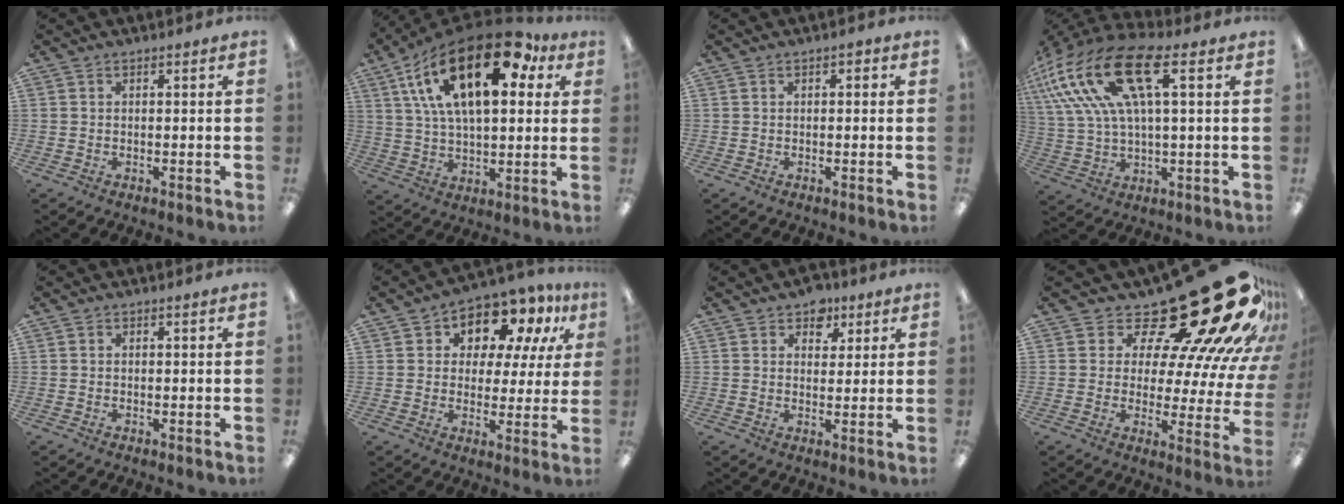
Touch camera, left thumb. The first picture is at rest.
{"total": 25.1, "force": [11.8, 11.6, 18.9], "torque": [-0.349, -0.040, 0.192]}
{"total": 1.0, "force": [0.1, 0.7, 0.7], "torque": [-0.005, 0.000, 0.000]}
{"total": 21.8, "force": [9.4, 9.3, 17.3], "torque": [-0.356, -0.021, 0.162]}
{"total": 0.0}
{"total": 9.8, "force": [6.8, 5.9, 4.0], "torque": [-0.070, -0.049, 0.122]}
{"total": 5.6, "force": [3.7, 3.9, 1.7], "torque": [-0.008, -0.014, 0.062]}
{"total": 27.2, "force": [18.1, 9.1, 18.1], "torque": [-0.241, -0.149, 0.312]}